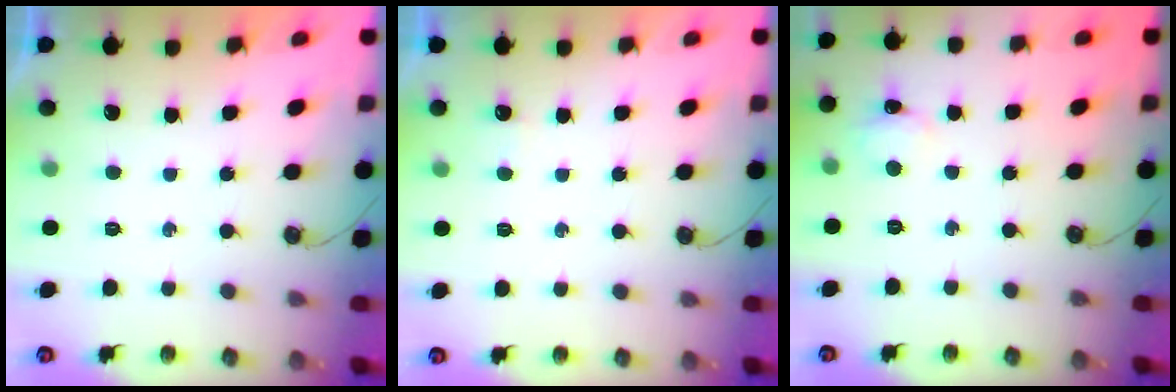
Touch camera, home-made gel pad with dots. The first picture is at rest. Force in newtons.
{"total": 2.2, "press": 2.1, "slide": 0.4}
{"total": 4.0, "press": 4.0, "slide": 0.5}